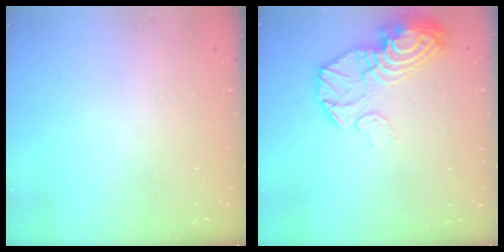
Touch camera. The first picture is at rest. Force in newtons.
{"total": 15.0, "press": 14.9, "slide": 1.7}